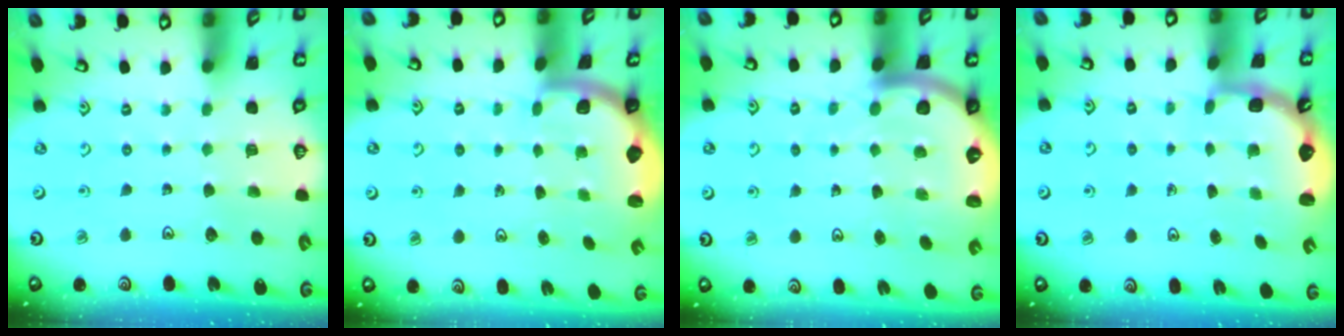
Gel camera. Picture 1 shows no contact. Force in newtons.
{"total": 2.0, "press": 2.0, "slide": 0.5}
{"total": 5.8, "press": 5.8, "slide": 1.0}
{"total": 2.5, "press": 2.2, "slide": 1.3}